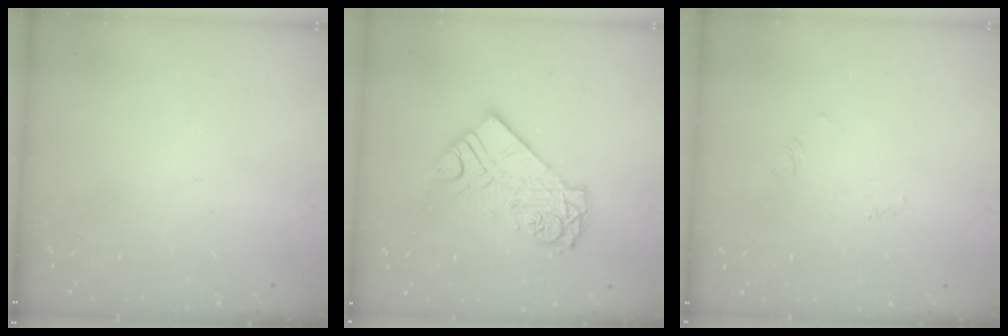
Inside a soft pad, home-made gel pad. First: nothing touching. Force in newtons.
{"total": 12.6, "press": 12.5, "slide": 1.1}
{"total": 1.7, "press": 1.6, "slide": 0.3}